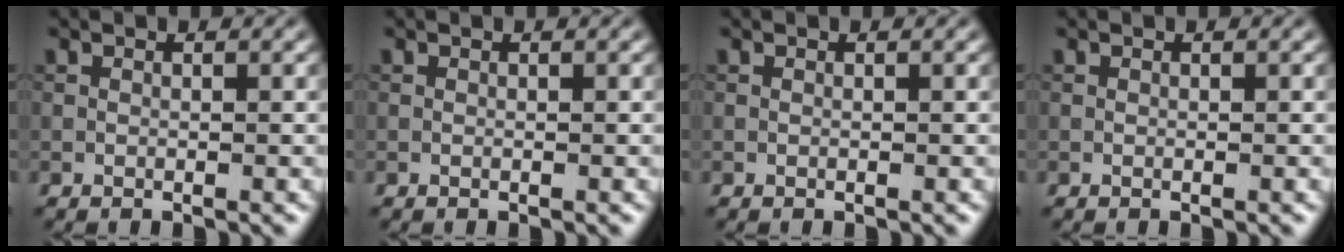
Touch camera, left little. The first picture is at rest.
{"total": 0.0}
{"total": 0.0}
{"total": 0.0}